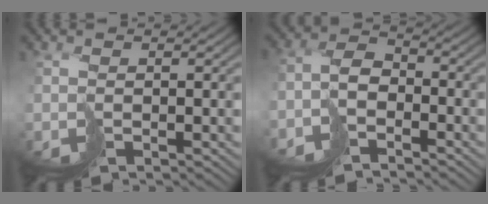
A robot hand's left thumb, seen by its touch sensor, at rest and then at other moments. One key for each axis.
{"total": 4.0, "fx": -3.6, "fy": 1.5, "fz": 1.1, "tx": -0.011, "ty": 0.008, "tz": -0.079}